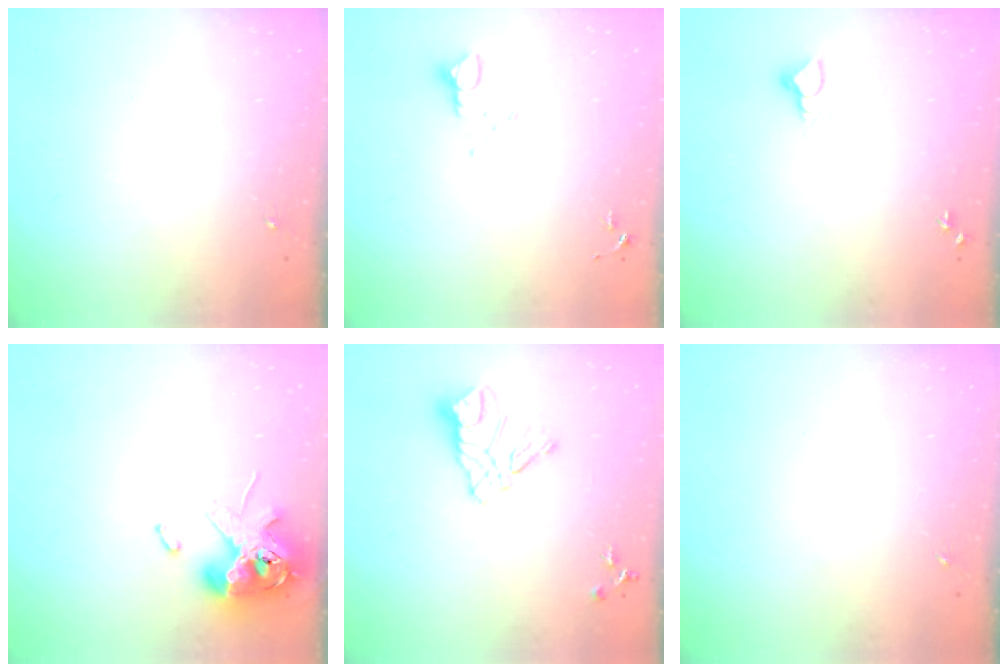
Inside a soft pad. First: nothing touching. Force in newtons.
{"total": 3.9, "press": 3.9, "slide": 0.4}
{"total": 3.9, "press": 3.9, "slide": 0.2}
{"total": 12.6, "press": 12.5, "slide": 2.0}
{"total": 11.6, "press": 11.6, "slide": 0.7}
{"total": 0.0}